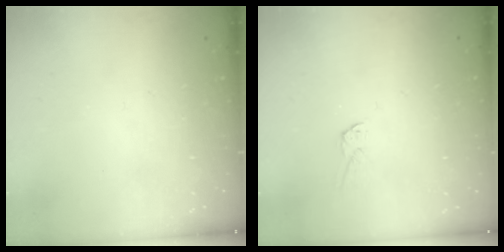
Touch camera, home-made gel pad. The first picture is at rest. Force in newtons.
{"total": 2.2, "press": 2.2, "slide": 0.1}